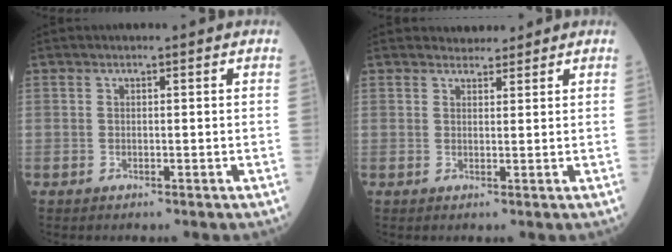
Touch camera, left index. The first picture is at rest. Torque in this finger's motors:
{"motor_torque": [-0.04, 0.04, -0.01, -0.01]}